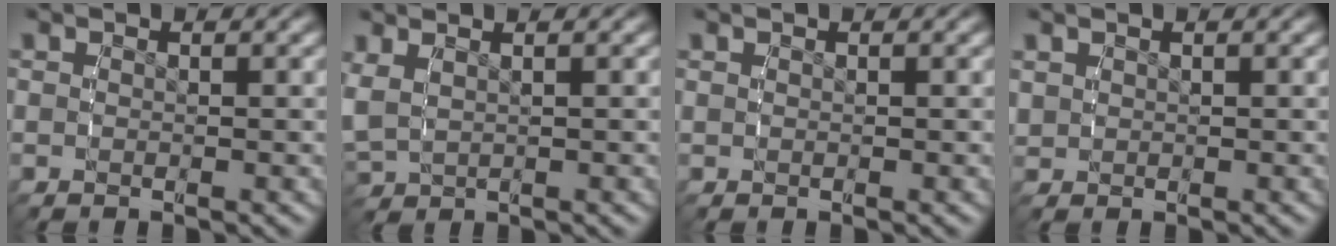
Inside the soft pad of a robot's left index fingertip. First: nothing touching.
{"total": 3.8, "force": [1.0, 3.1, 1.8], "torque": [-0.058, 0.001, 0.019]}
{"total": 0.0}
{"total": 1.1, "force": [0.6, 1.0, 0.1], "torque": [-0.004, 0.001, 0.012]}